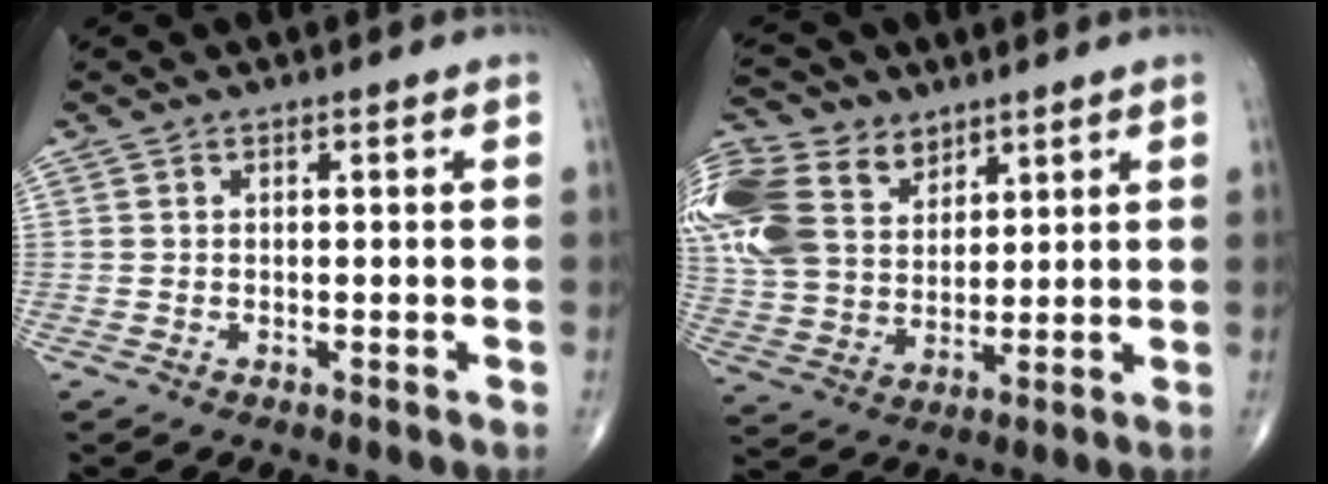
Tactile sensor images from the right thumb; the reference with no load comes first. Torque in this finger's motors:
{"motor_torque": [0.11, 0.27, 1.16, 1.12, 0.22]}